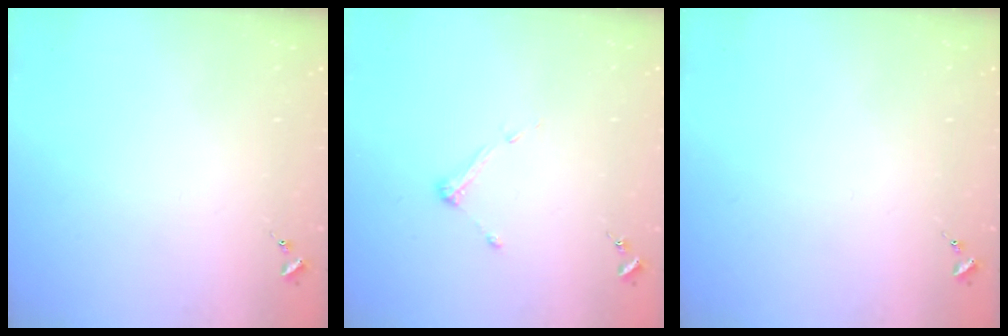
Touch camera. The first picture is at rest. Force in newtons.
{"total": 4.4, "press": 4.3, "slide": 0.5}
{"total": 0.0}